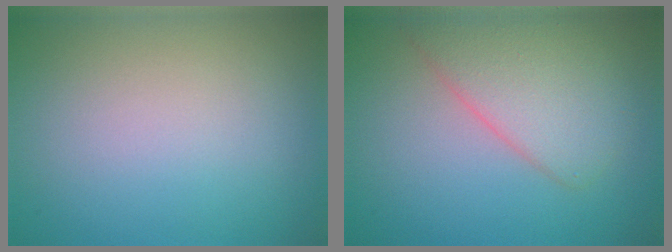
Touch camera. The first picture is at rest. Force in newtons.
{"total": 4.6, "press": 4.6, "slide": 0.2}